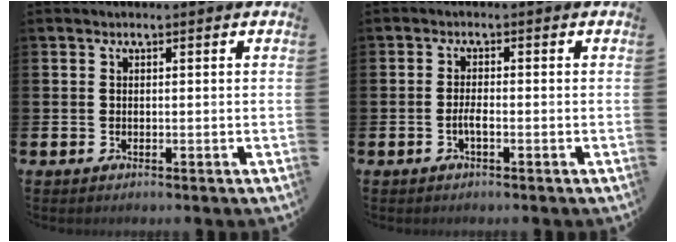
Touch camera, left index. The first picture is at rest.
{"total": 1.5, "force": [-0.7, 0.3, 1.3], "torque": [-0.024, 0.000, -0.013]}